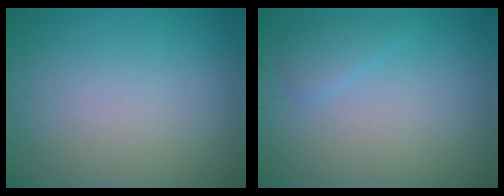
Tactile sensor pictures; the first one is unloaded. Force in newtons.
{"total": 1.4, "press": 1.4, "slide": 0.1}